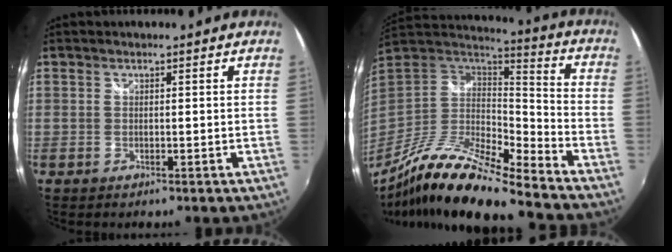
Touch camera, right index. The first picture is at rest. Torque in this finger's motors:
{"motor_torque": [-0.06, -0.03, 0.23, 0.03]}